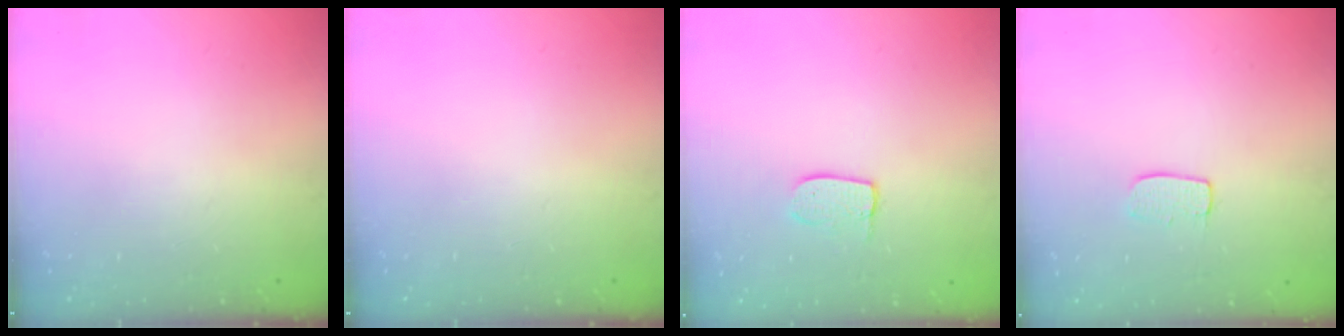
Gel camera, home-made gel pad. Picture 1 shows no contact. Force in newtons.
{"total": 0.0}
{"total": 5.5, "press": 5.5, "slide": 0.4}
{"total": 5.2, "press": 5.2, "slide": 0.3}